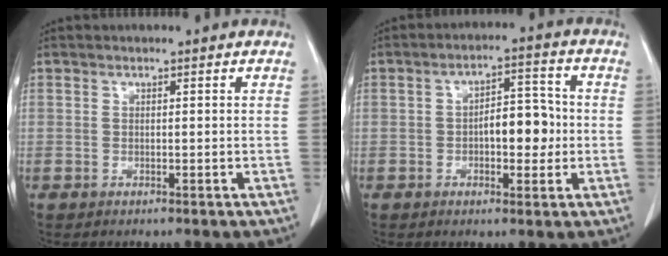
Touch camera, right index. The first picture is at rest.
{"total": 6.8, "force": [-0.8, 3.1, 6.0], "torque": [-0.090, 0.018, -0.011]}